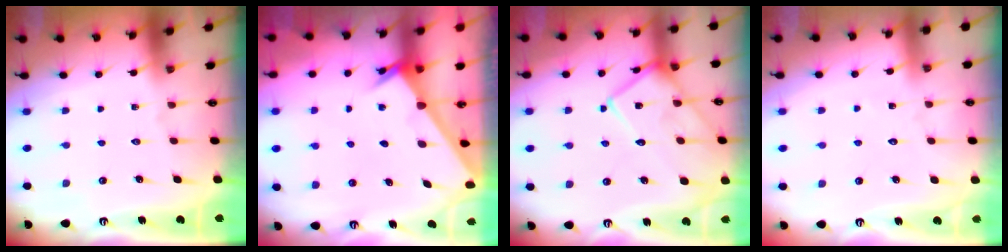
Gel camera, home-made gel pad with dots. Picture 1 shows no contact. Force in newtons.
{"total": 2.6, "press": 2.6, "slide": 0.2}
{"total": 15.9, "press": 15.8, "slide": 1.4}
{"total": 2.6, "press": 2.6, "slide": 0.2}